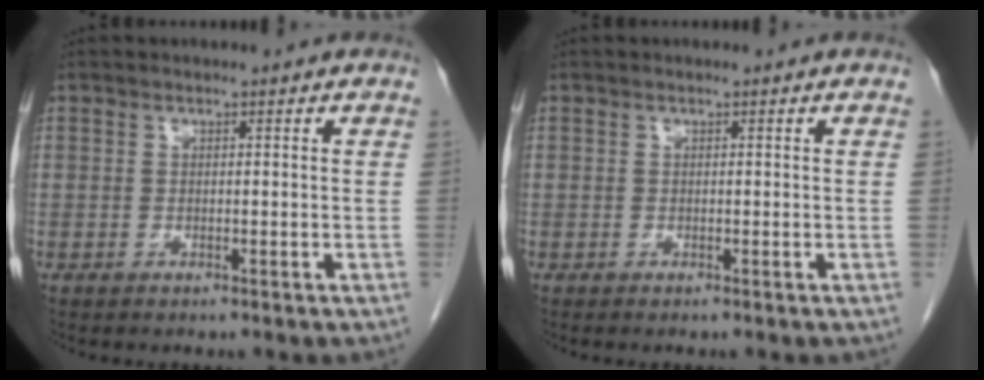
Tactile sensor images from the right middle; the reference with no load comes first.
{"total": 0.0}